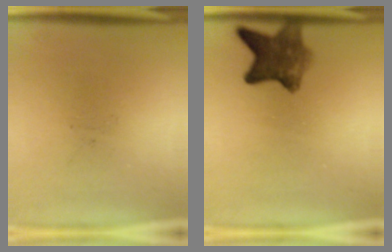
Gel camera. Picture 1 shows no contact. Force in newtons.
{"total": 6.8}